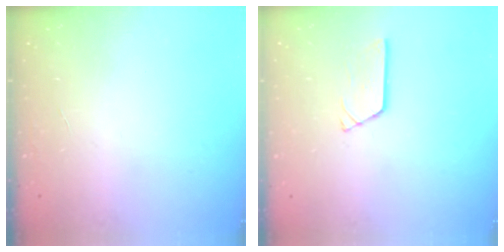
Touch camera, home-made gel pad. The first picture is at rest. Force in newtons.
{"total": 3.0, "press": 3.0, "slide": 0.3}